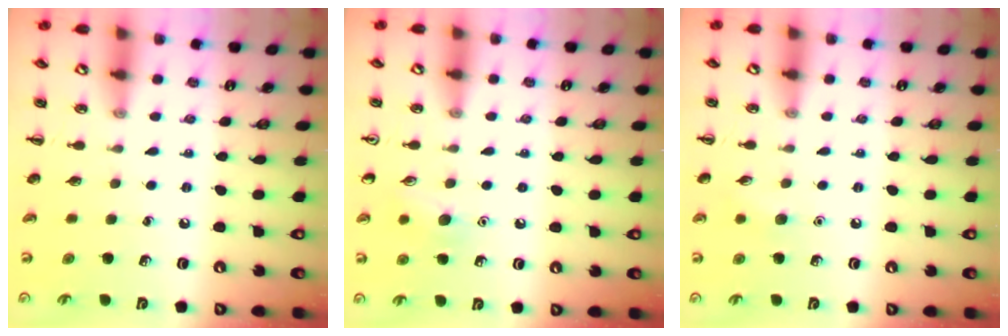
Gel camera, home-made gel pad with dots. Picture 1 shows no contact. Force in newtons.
{"total": 7.3, "press": 7.0, "slide": 2.1}
{"total": 5.4, "press": 5.1, "slide": 1.5}